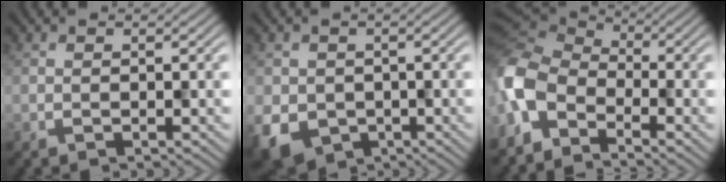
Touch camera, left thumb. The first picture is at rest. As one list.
[{"total": 6.6, "force": [-2.1, 5.5, 2.9], "torque": [-0.072, -0.035, -0.026]}, {"total": 8.7, "force": [-4.8, 4.6, 5.7], "torque": [-0.148, -0.007, -0.114]}]